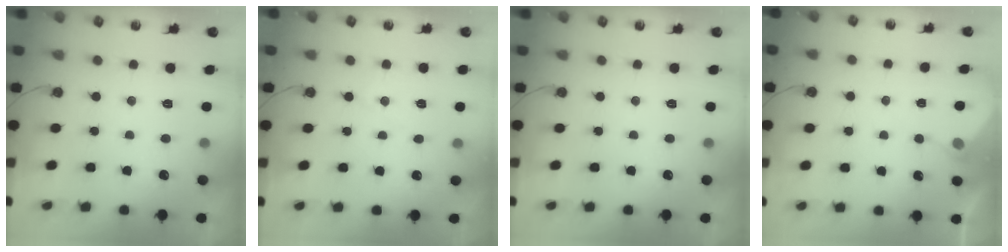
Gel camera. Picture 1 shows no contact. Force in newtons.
{"total": 3.8, "press": 3.7, "slide": 0.6}
{"total": 0.0}
{"total": 3.0, "press": 2.9, "slide": 0.4}